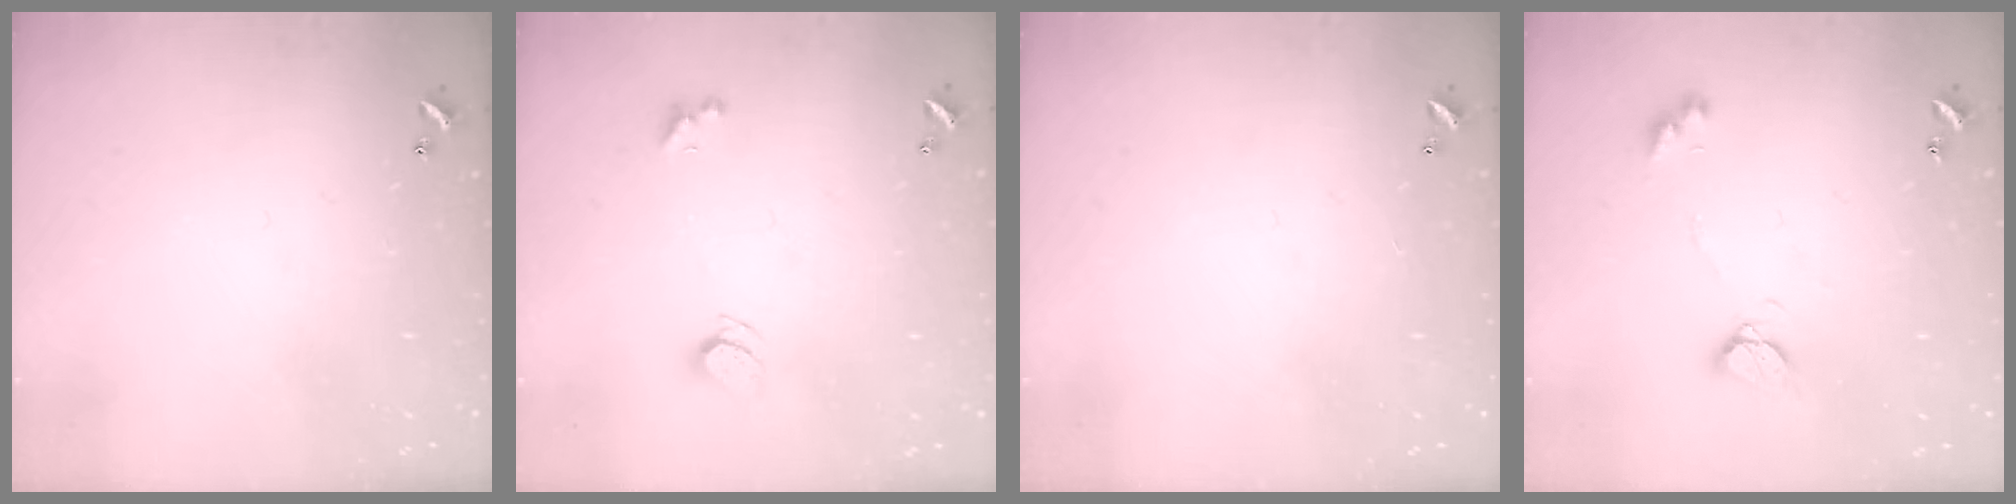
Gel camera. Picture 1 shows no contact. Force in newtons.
{"total": 2.5, "press": 2.4, "slide": 0.7}
{"total": 2.9, "press": 2.9, "slide": 0.1}
{"total": 7.2, "press": 7.2, "slide": 0.8}